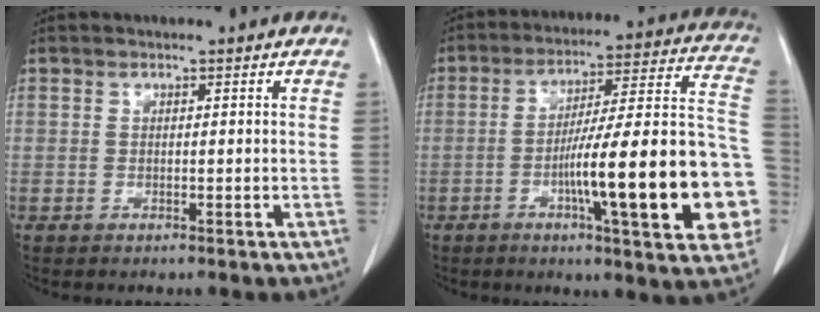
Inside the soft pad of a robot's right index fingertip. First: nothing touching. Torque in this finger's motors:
{"motor_torque": [2.14, 0.00, 0.81, 0.21]}